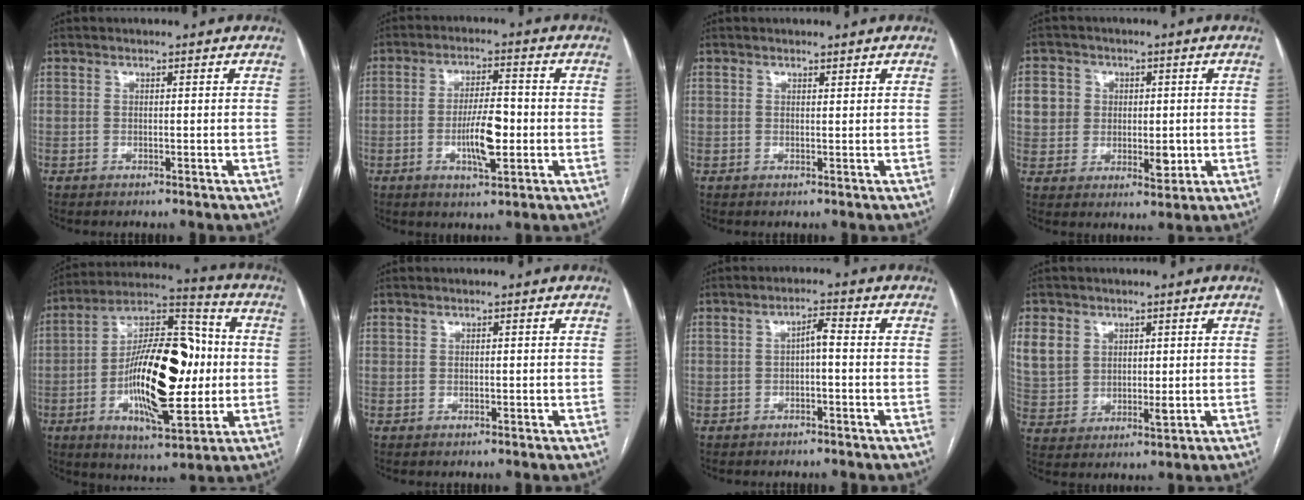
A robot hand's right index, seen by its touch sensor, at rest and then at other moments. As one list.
[{"total": 7.5, "force": [-1.6, 1.9, 7.1], "torque": [-0.131, -0.001, -0.027]}, {"total": 0.6, "force": [0.6, 0.1, 0.2], "torque": [-0.008, -0.003, 0.009]}, {"total": 7.4, "force": [1.0, 6.6, 3.2], "torque": [-0.043, 0.007, 0.024]}, {"total": 20.6, "force": [-1.6, 7.1, 19.3], "torque": [-0.335, 0.016, -0.029]}, {"total": 0.6, "force": [0.2, 0.4, 0.4], "torque": [-0.010, 0.002, 0.006]}, {"total": 2.4, "force": [-0.2, 0.6, 2.3], "torque": [-0.041, 0.011, -0.003]}, {"total": 9.3, "force": [3.7, 7.5, 4.1], "torque": [-0.096, 0.007, 0.085]}]